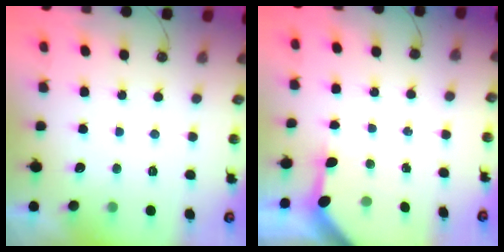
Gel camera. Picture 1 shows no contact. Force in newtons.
{"total": 3.2, "press": 3.2, "slide": 0.4}